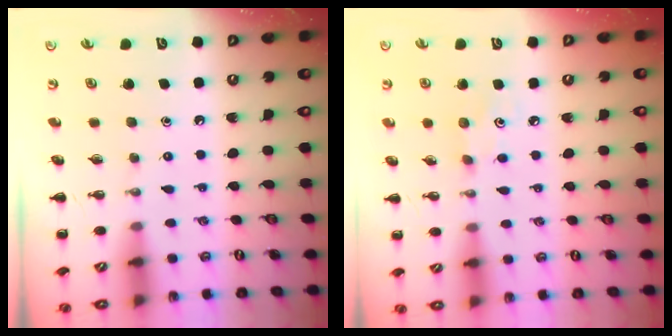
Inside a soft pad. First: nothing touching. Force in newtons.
{"total": 2.6, "press": 2.5, "slide": 0.8}